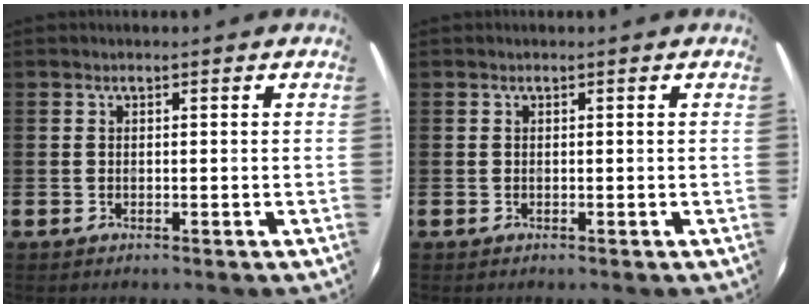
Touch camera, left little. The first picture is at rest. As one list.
[{"total": 0.0}]